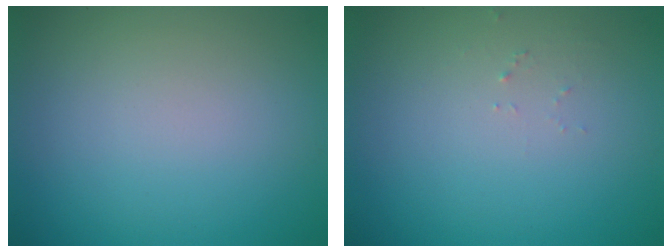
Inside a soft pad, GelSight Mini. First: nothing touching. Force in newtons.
{"total": 0.7, "press": 0.7, "slide": 0.1}